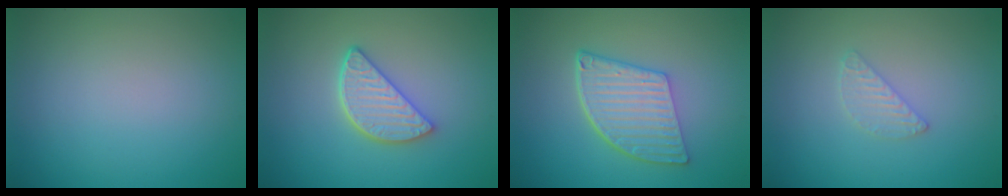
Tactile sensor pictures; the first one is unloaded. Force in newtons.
{"total": 3.8, "press": 3.2, "slide": 2.1}
{"total": 5.8, "press": 4.3, "slide": 3.9}
{"total": 1.5, "press": 1.5, "slide": 0.2}